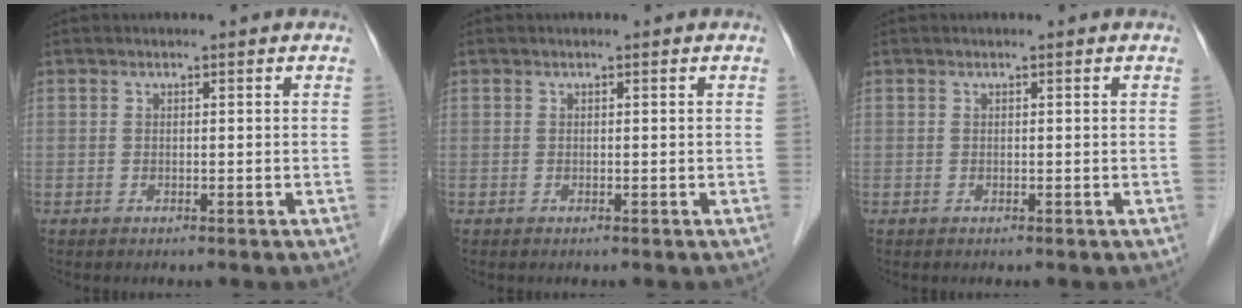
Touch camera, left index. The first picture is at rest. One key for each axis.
{"total": 0.0}
{"total": 0.0}